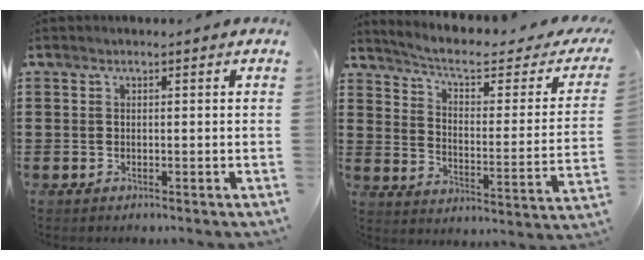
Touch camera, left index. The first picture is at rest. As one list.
[{"total": 5.8, "force": [4.2, 1.0, 3.8], "torque": [-0.094, -0.026, 0.066]}]